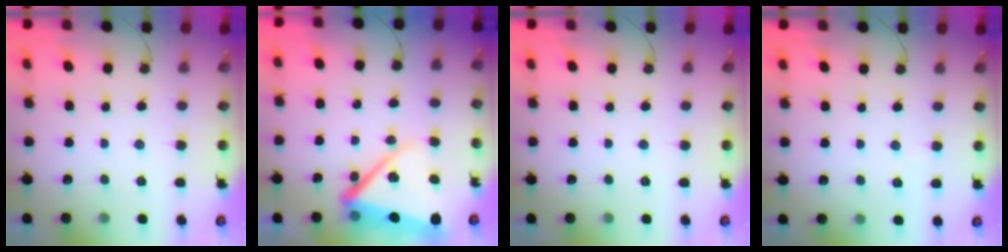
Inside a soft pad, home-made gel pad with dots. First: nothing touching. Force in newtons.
{"total": 13.6, "press": 13.2, "slide": 3.4}
{"total": 0.0}
{"total": 3.3, "press": 2.5, "slide": 2.2}